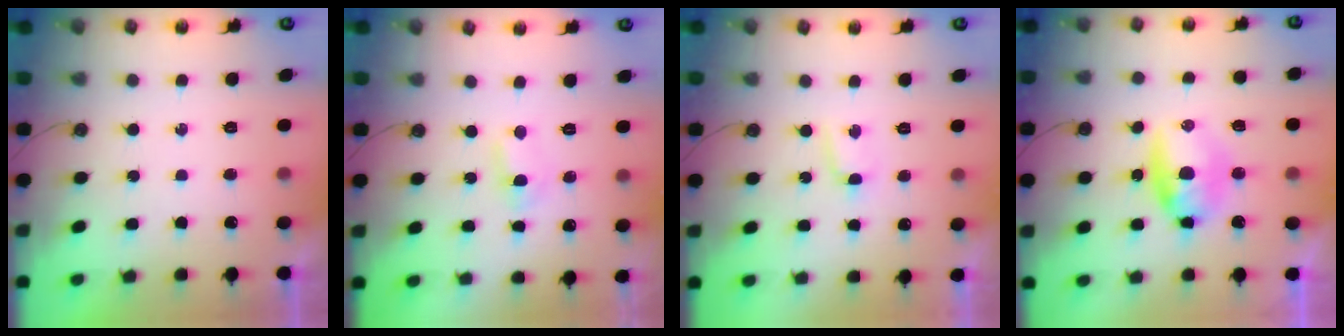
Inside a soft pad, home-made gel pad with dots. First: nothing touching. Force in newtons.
{"total": 1.2, "press": 1.0, "slide": 0.7}
{"total": 2.5, "press": 2.3, "slide": 0.8}
{"total": 7.8, "press": 7.6, "slide": 2.0}